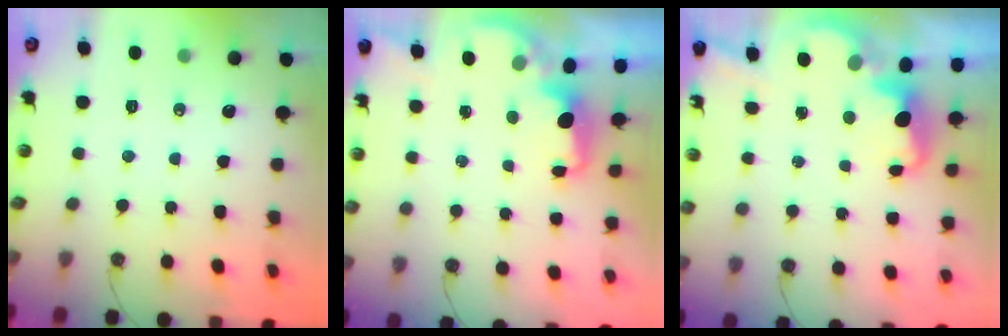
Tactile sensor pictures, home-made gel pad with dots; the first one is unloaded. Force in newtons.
{"total": 2.0, "press": 1.9, "slide": 0.8}
{"total": 3.9, "press": 3.8, "slide": 0.7}